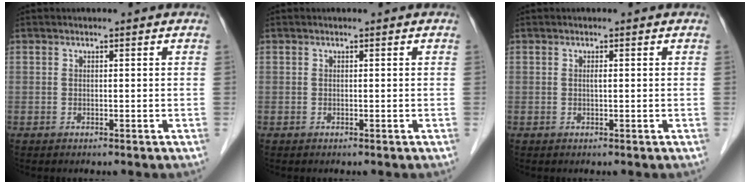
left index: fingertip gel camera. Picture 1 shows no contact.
{"total": 0.0}
{"total": 0.5, "force": [-0.3, 0.0, 0.5], "torque": [-0.010, -0.005, -0.005]}